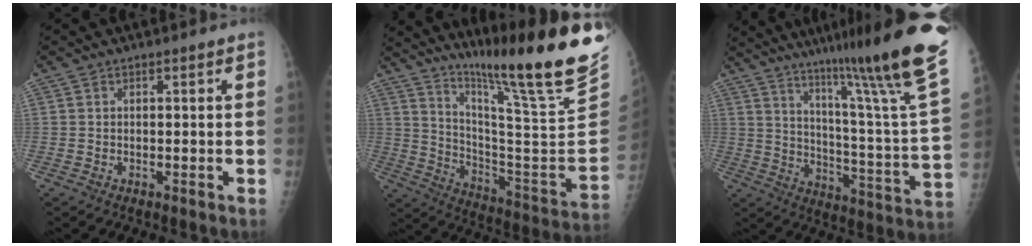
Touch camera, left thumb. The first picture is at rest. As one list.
[{"total": 26.4, "force": [20.6, -0.3, 16.4], "torque": [-0.240, -0.163, 0.315]}, {"total": 30.7, "force": [21.2, 1.6, 22.2], "torque": [-0.284, -0.119, 0.304]}]